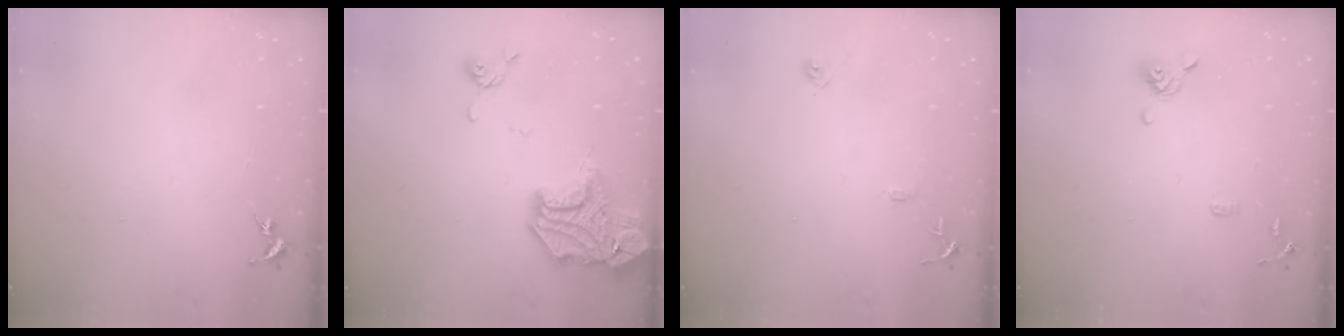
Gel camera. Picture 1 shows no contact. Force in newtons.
{"total": 18.9, "press": 18.7, "slide": 2.7}
{"total": 9.1, "press": 9.1, "slide": 0.8}
{"total": 8.8, "press": 8.6, "slide": 2.0}